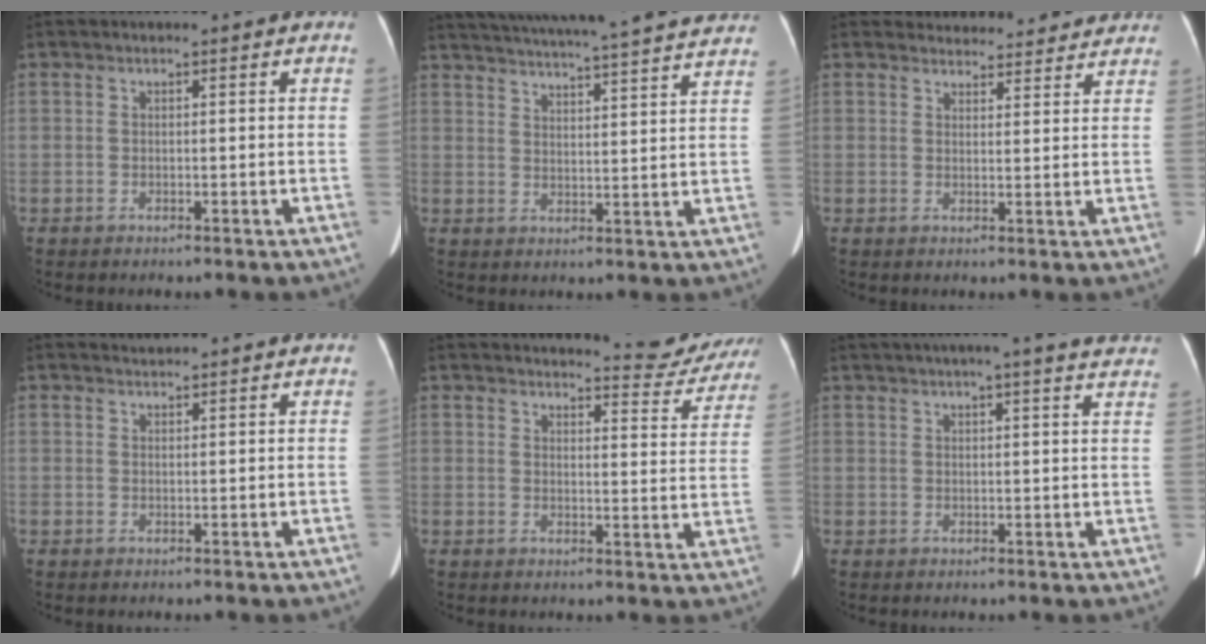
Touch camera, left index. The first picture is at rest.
{"total": 27.8, "force": [25.6, 1.7, 10.8], "torque": [-0.190, -0.016, 0.324]}
{"total": 10.8, "force": [10.3, 3.2, 0.9], "torque": [0.016, 0.015, 0.110]}
{"total": 1.4, "force": [1.3, -0.1, -0.2], "torque": [-0.006, 0.012, 0.025]}
{"total": 11.3, "force": [11.1, 1.4, 1.4], "torque": [-0.001, -0.044, 0.111]}
{"total": 18.7, "force": [16.5, 0.7, 8.9], "torque": [-0.134, 0.008, 0.195]}